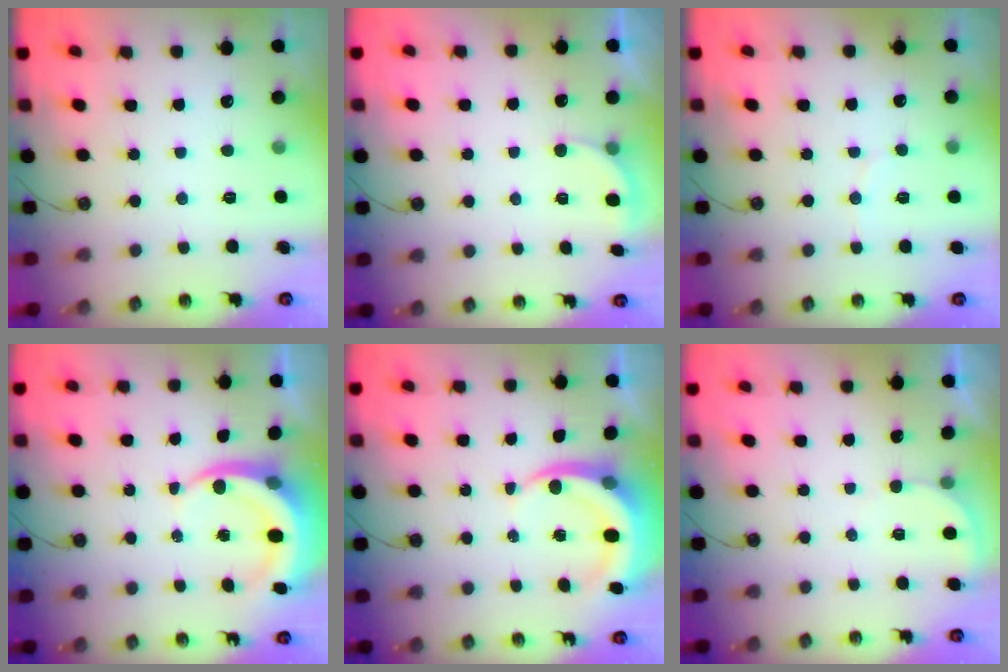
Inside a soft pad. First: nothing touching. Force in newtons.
{"total": 2.1, "press": 2.0, "slide": 0.6}
{"total": 3.0, "press": 3.0, "slide": 0.2}
{"total": 7.2, "press": 7.2, "slide": 0.7}
{"total": 6.8, "press": 6.7, "slide": 0.6}
{"total": 1.9, "press": 1.9, "slide": 0.1}